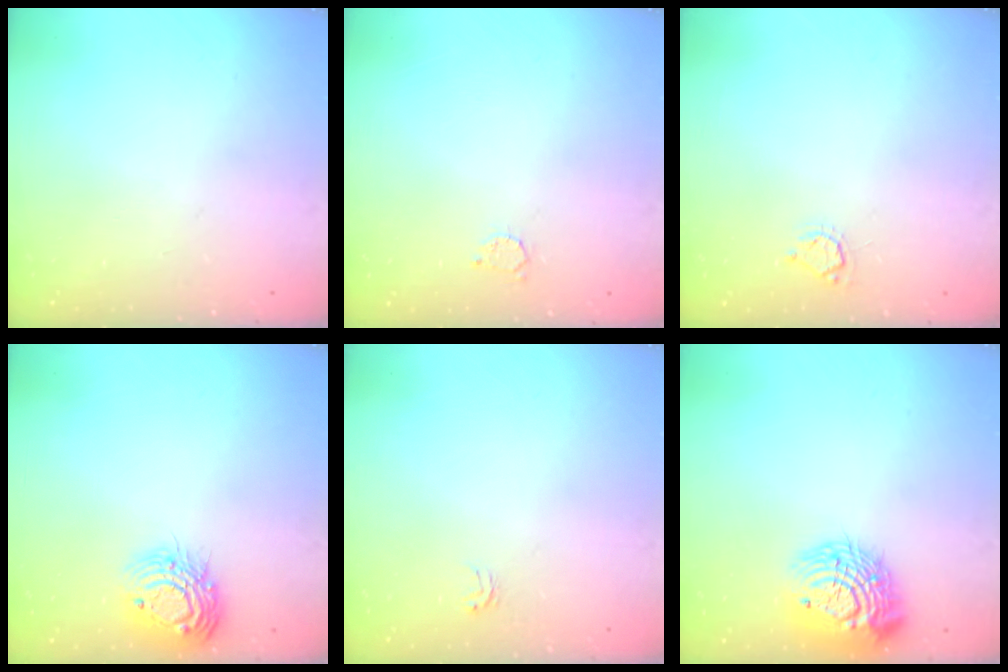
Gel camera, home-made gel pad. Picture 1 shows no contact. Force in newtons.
{"total": 2.4, "press": 2.4, "slide": 0.4}
{"total": 4.6, "press": 4.6, "slide": 0.4}
{"total": 12.9, "press": 12.8, "slide": 1.0}
{"total": 1.9, "press": 1.9, "slide": 0.1}
{"total": 15.9, "press": 15.9, "slide": 1.0}